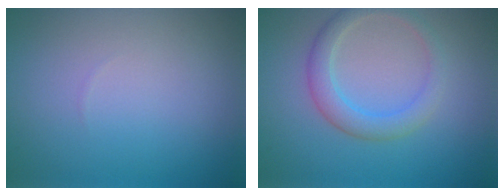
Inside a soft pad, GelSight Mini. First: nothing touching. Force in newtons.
{"total": 2.9, "press": 2.9, "slide": 0.2}